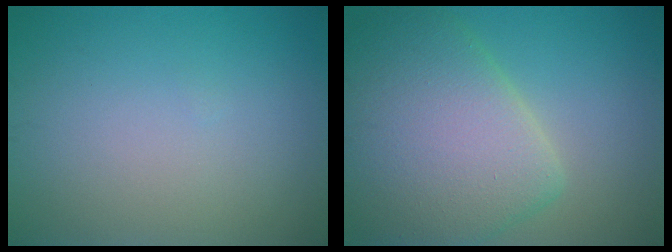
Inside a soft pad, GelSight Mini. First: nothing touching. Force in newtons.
{"total": 9.4, "press": 9.3, "slide": 0.6}